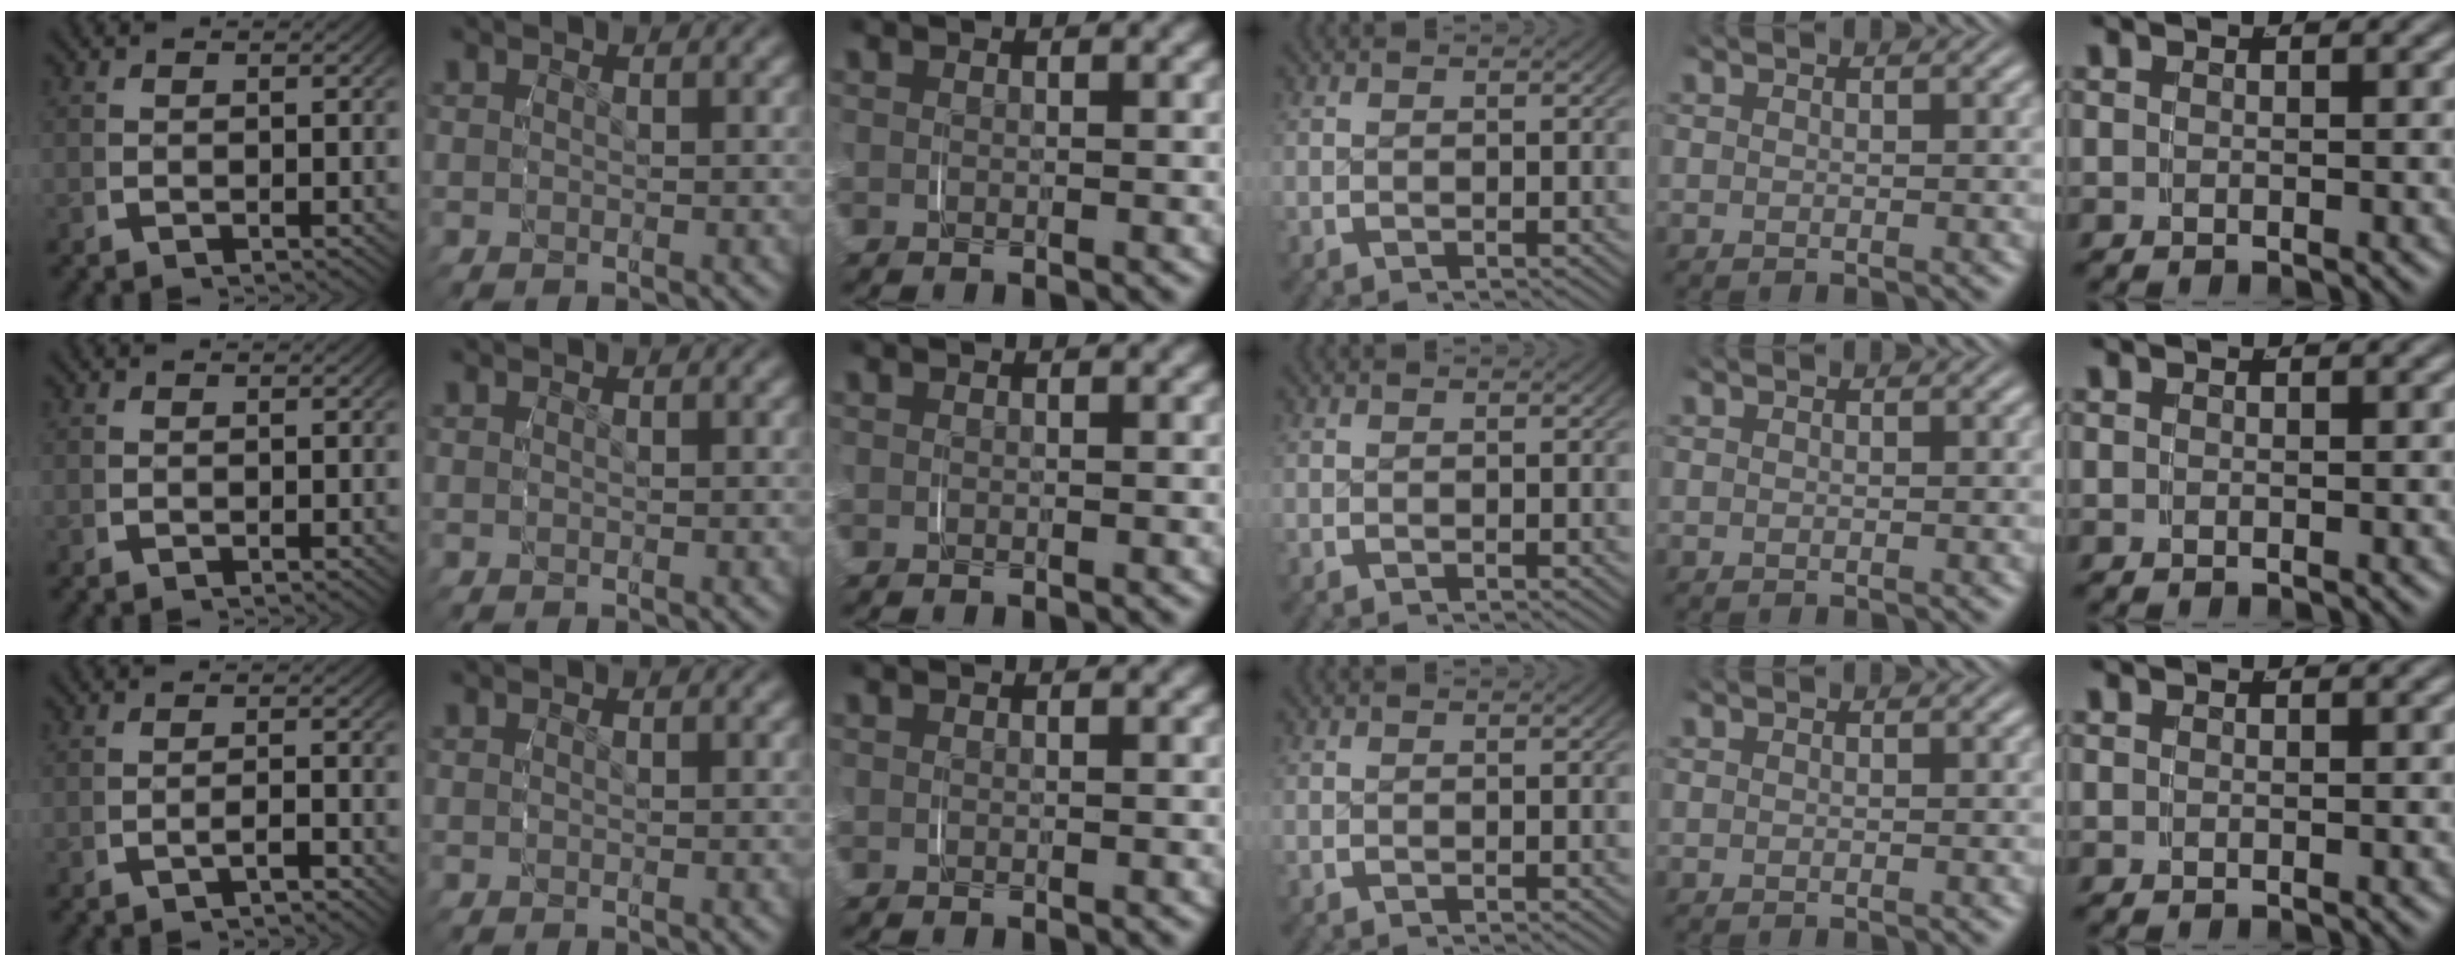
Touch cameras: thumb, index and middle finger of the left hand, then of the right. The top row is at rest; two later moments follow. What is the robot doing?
{"motion": "grasp_and_lifting", "object": "paper"}